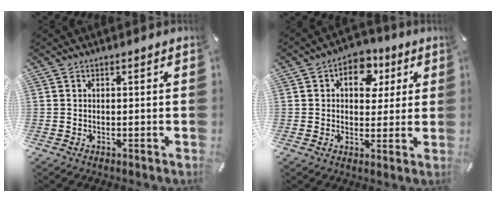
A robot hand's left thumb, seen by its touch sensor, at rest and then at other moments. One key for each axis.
{"total": 8.5, "fx": 2.7, "fy": 6.5, "fz": 4.8, "tx": -0.061, "ty": -0.005, "tz": 0.043}